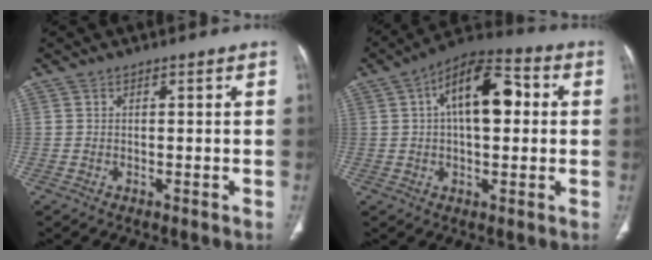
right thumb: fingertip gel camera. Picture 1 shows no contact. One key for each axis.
{"total": 14.3, "fx": 2.8, "fy": 7.1, "fz": 12.1, "tx": -0.177, "ty": 0.026, "tz": 0.036}